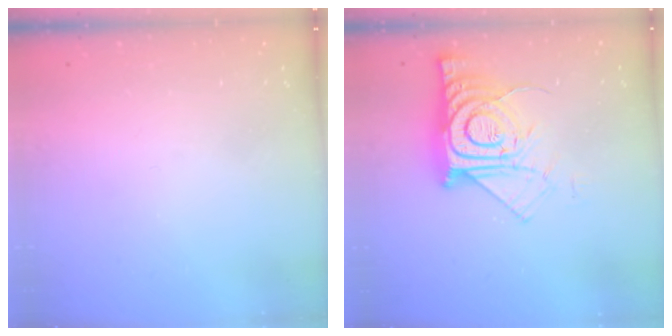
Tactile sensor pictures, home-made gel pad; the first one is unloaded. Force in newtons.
{"total": 15.1, "press": 15.0, "slide": 1.2}